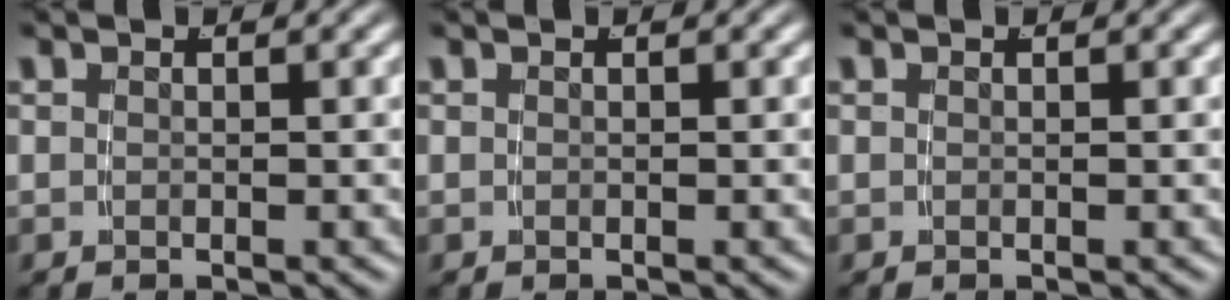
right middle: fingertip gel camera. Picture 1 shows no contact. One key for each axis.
{"total": 0.0}
{"total": 0.0}